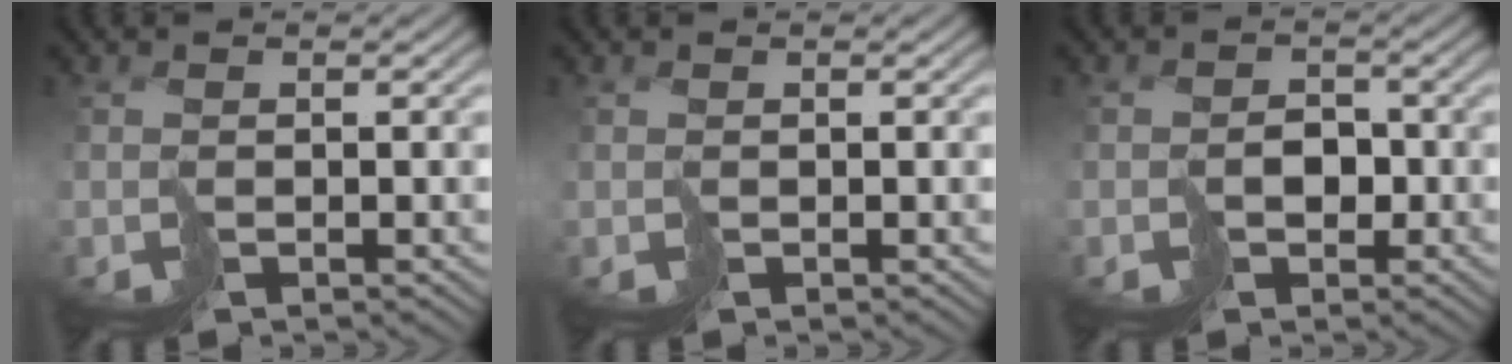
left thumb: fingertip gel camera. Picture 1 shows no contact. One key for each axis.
{"total": 0.0}
{"total": 2.5, "fx": -1.1, "fy": 2.1, "fz": 0.8, "tx": -0.001, "ty": 0.004, "tz": -0.018}